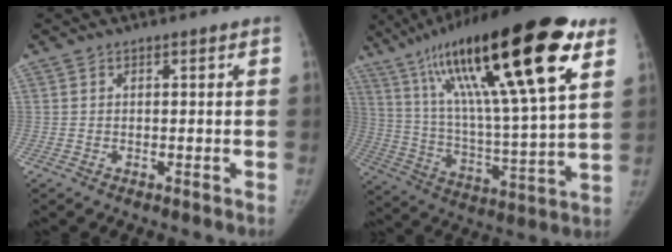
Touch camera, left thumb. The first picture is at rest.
{"total": 31.2, "force": [16.7, 5.9, 25.7], "torque": [-0.435, -0.036, 0.278]}